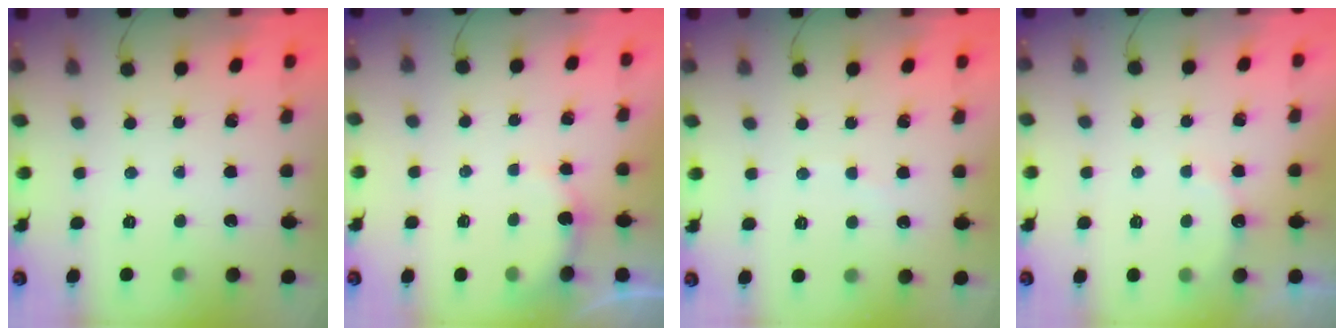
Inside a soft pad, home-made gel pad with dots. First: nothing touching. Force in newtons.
{"total": 2.7, "press": 2.6, "slide": 0.6}
{"total": 2.7, "press": 2.7, "slide": 0.7}
{"total": 6.7, "press": 6.6, "slide": 1.2}